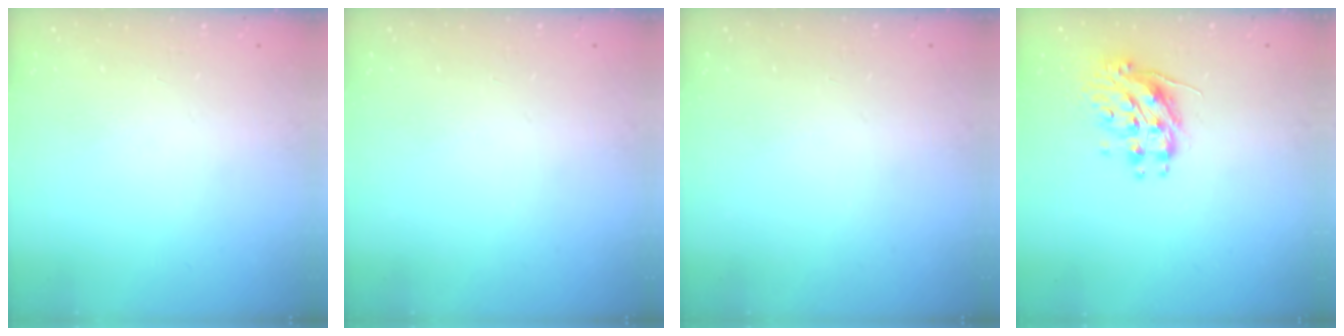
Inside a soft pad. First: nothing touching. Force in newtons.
{"total": 0.0}
{"total": 0.0}
{"total": 10.2, "press": 10.2, "slide": 0.8}